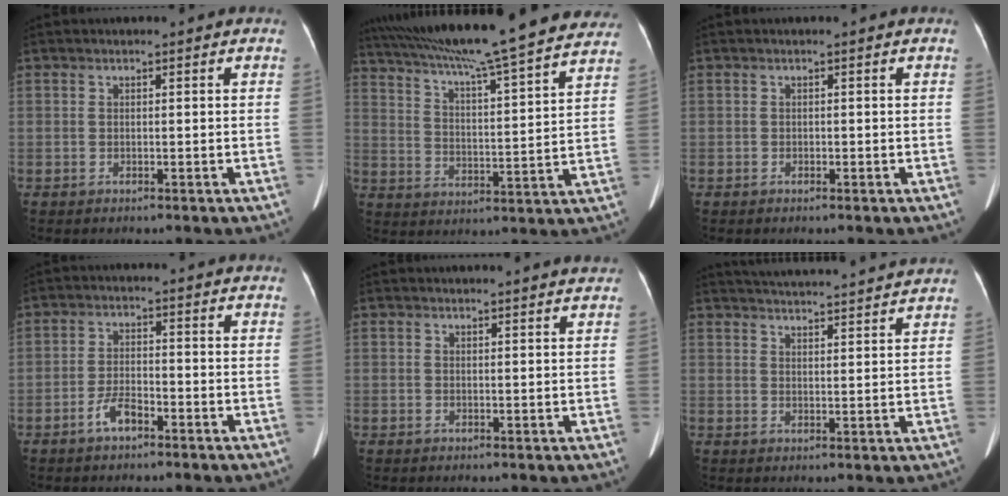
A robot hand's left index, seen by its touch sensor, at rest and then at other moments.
{"total": 28.9, "force": [25.3, 1.3, 13.9], "torque": [-0.235, -0.010, 0.344]}
{"total": 0.0}
{"total": 3.7, "force": [-2.5, 1.2, 2.4], "torque": [-0.050, 0.004, -0.049]}
{"total": 5.3, "force": [5.1, 0.6, 1.1], "torque": [-0.009, 0.004, 0.040]}
{"total": 15.7, "force": [14.9, 0.6, 4.8], "torque": [-0.080, 0.016, 0.200]}